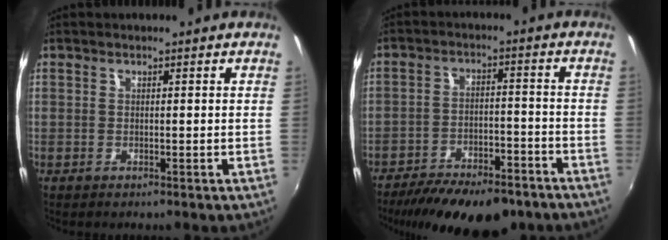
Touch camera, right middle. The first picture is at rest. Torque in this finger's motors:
{"motor_torque": [0.93, -1.21, 0.52, 0.17]}